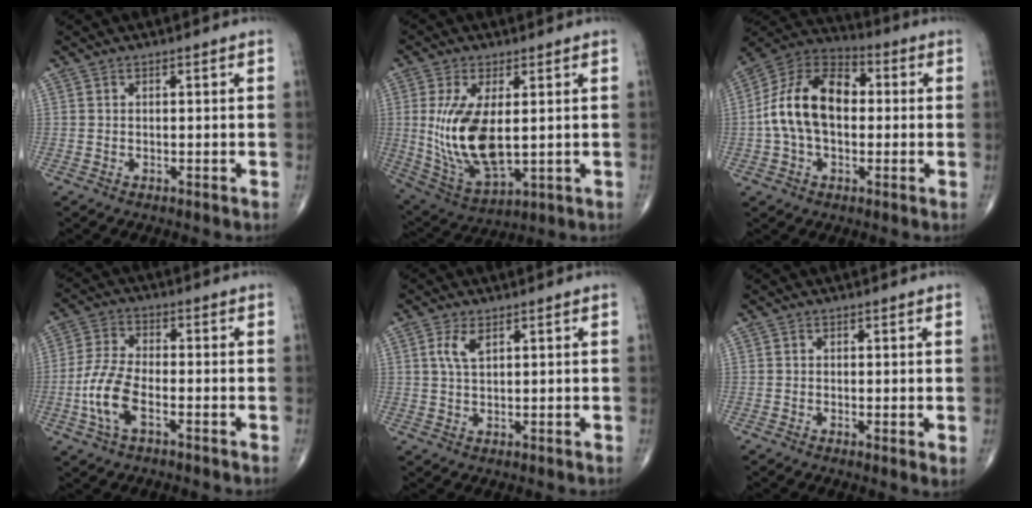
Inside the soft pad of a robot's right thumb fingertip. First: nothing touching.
{"total": 14.6, "force": [1.0, 6.7, 12.9], "torque": [-0.257, -0.023, 0.037]}
{"total": 16.0, "force": [0.3, 10.1, 12.4], "torque": [-0.219, 0.037, -0.006]}
{"total": 8.7, "force": [-3.0, 3.9, 7.2], "torque": [-0.164, 0.018, -0.061]}
{"total": 3.5, "force": [1.5, 1.6, 2.7], "torque": [-0.055, 0.001, 0.033]}
{"total": 1.8, "force": [0.0, 0.4, 1.7], "torque": [-0.032, -0.008, -0.006]}